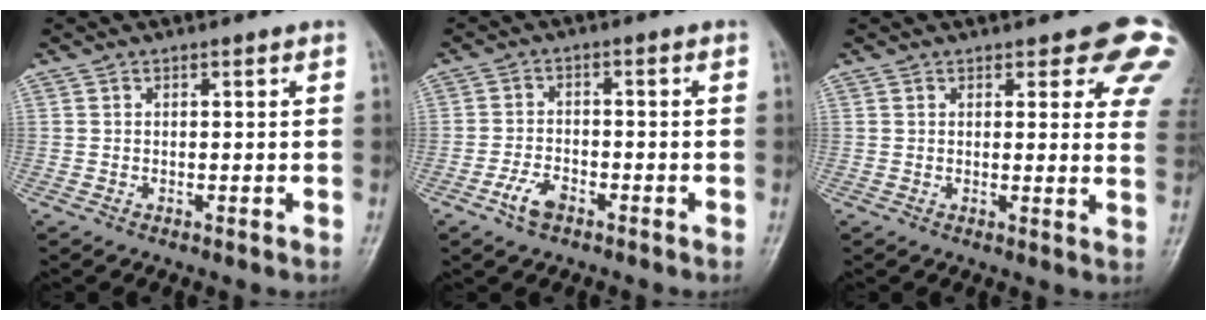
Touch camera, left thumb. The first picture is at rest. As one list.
[{"total": 4.3, "force": [-2.6, 2.2, 2.6], "torque": [-0.050, 0.017, -0.050]}, {"total": 10.7, "force": [6.8, 4.0, 7.2], "torque": [-0.039, -0.030, 0.062]}]